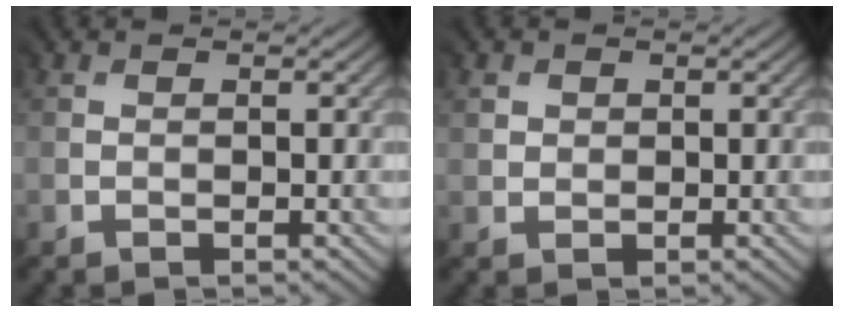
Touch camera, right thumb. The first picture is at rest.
{"total": 1.8, "force": [1.1, 1.3, -0.5], "torque": [0.008, -0.004, 0.020]}